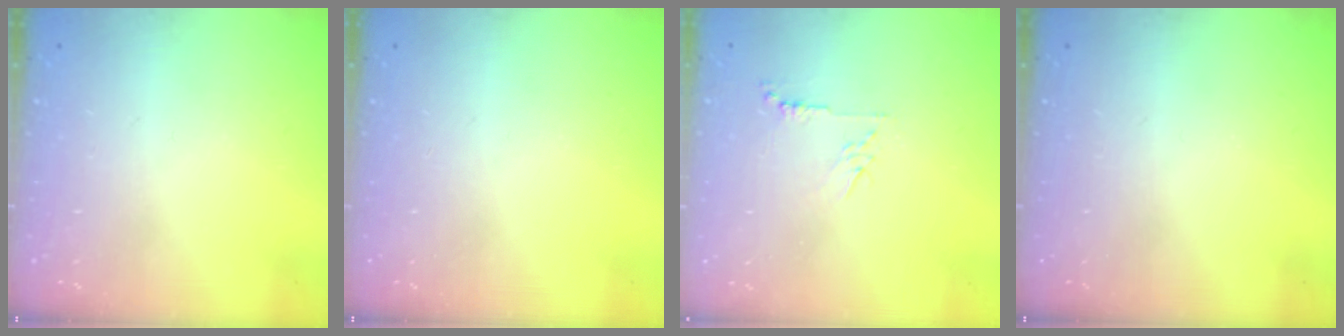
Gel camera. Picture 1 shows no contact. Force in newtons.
{"total": 0.0}
{"total": 5.5, "press": 5.5, "slide": 0.7}
{"total": 0.0}